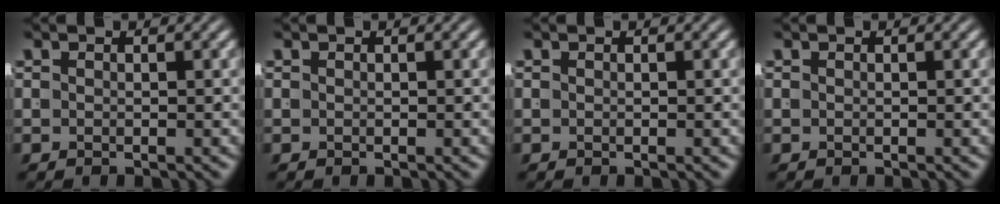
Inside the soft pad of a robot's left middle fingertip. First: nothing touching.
{"total": 0.0}
{"total": 0.0}
{"total": 0.0}